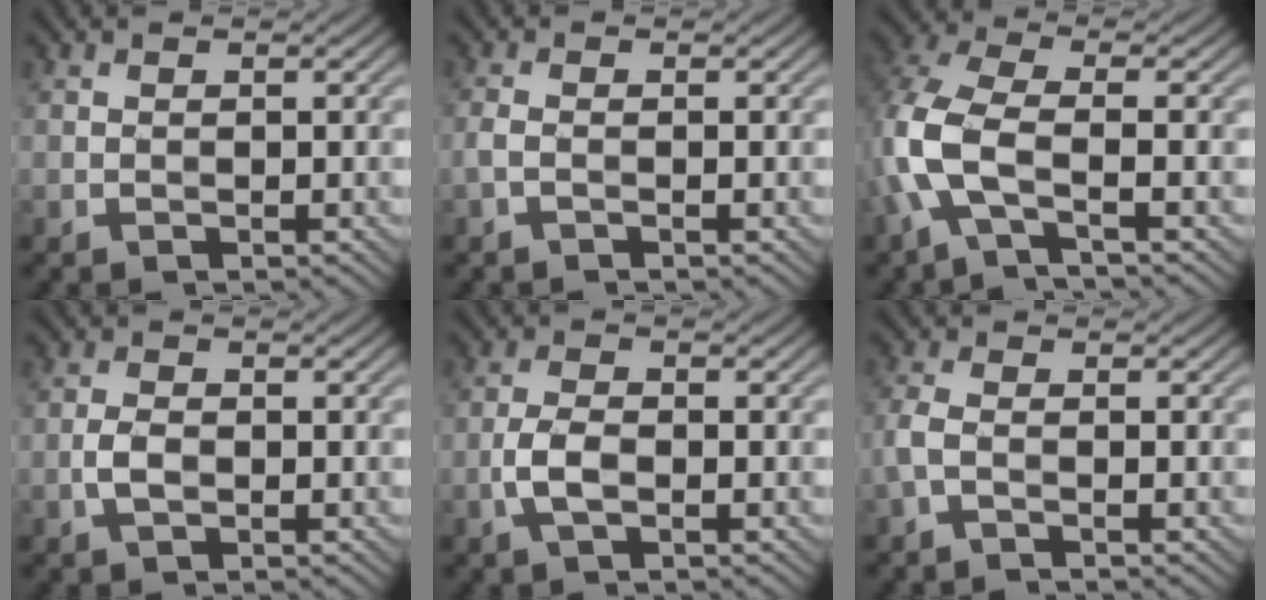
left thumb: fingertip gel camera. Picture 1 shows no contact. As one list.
[{"total": 1.3, "force": [-0.7, 0.4, 1.1], "torque": [-0.030, 0.001, -0.020]}, {"total": 7.7, "force": [-2.3, 2.9, 6.8], "torque": [-0.174, 0.007, -0.062]}, {"total": 2.2, "force": [-0.6, 1.1, 1.8], "torque": [-0.042, 0.002, -0.016]}, {"total": 3.4, "force": [-1.2, 1.4, 2.9], "torque": [-0.068, 0.000, -0.030]}, {"total": 2.3, "force": [-1.0, 0.7, 2.0], "torque": [-0.057, 0.002, -0.031]}]